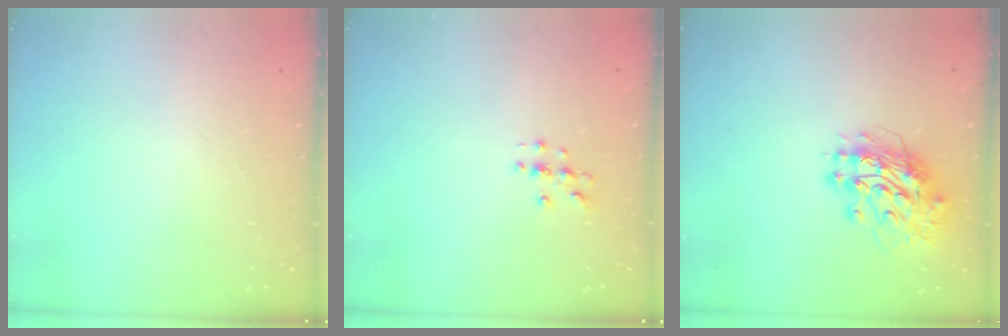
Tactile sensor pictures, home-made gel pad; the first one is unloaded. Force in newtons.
{"total": 2.7, "press": 2.7, "slide": 0.3}
{"total": 13.6, "press": 13.6, "slide": 1.4}